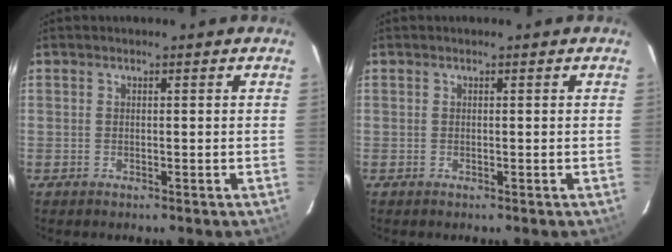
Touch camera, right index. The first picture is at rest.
{"total": 0.0}